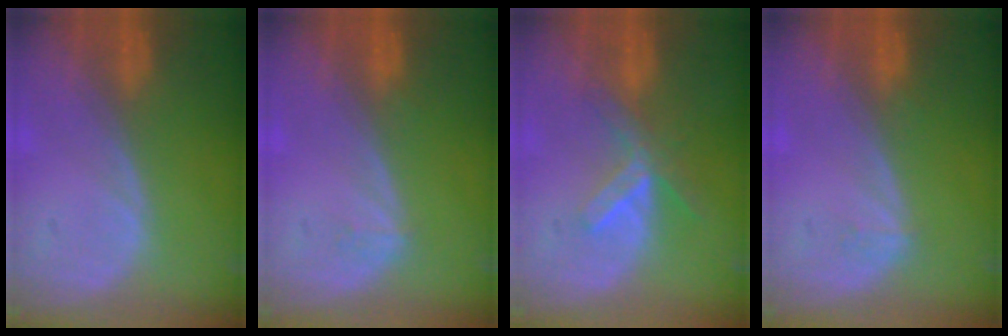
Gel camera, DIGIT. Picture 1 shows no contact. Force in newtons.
{"total": 0.9, "press": 0.8, "slide": 0.2}
{"total": 5.2, "press": 5.0, "slide": 1.7}
{"total": 0.9, "press": 0.8, "slide": 0.2}